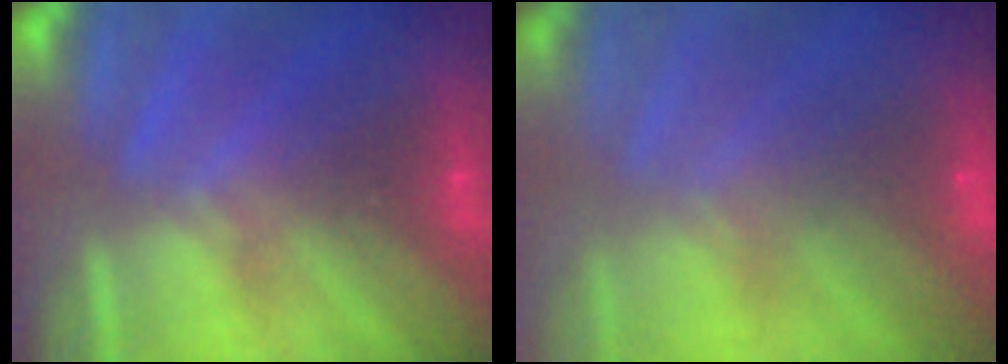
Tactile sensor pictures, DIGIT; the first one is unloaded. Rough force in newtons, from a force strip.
{"total": 7.1}